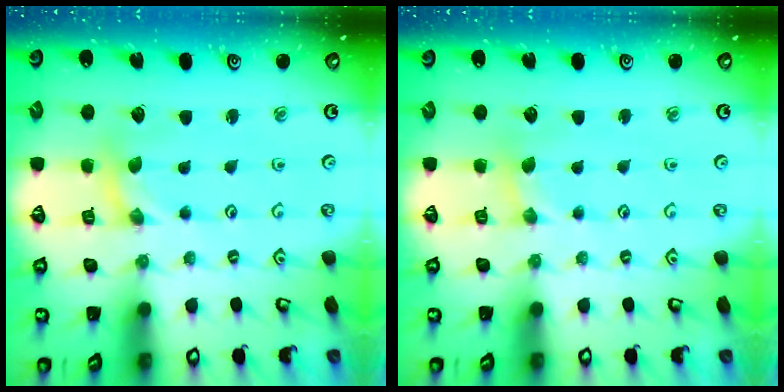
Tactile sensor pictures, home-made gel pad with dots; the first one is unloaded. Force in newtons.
{"total": 1.6, "press": 1.6, "slide": 0.4}